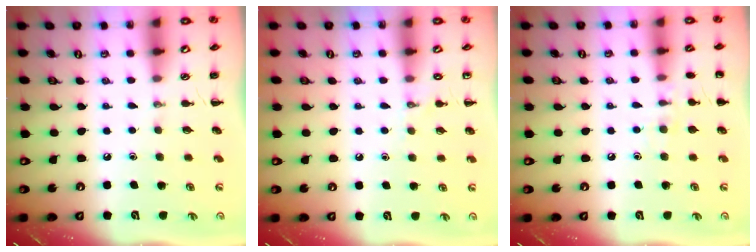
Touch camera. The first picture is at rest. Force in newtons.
{"total": 5.5, "press": 5.2, "slide": 1.6}
{"total": 7.9, "press": 7.6, "slide": 2.1}